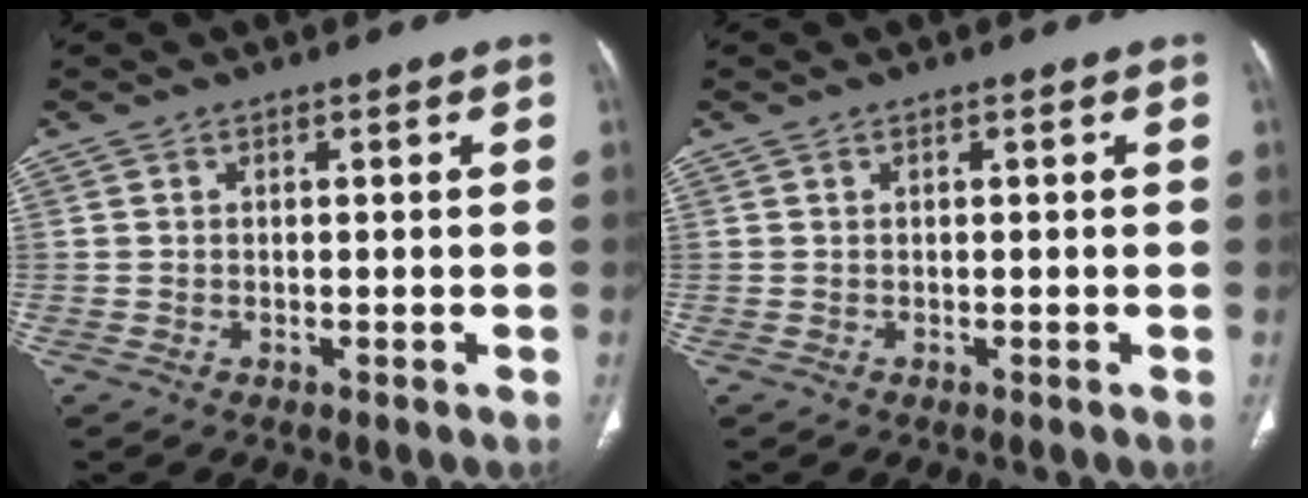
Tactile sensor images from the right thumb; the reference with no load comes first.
{"total": 0.0}